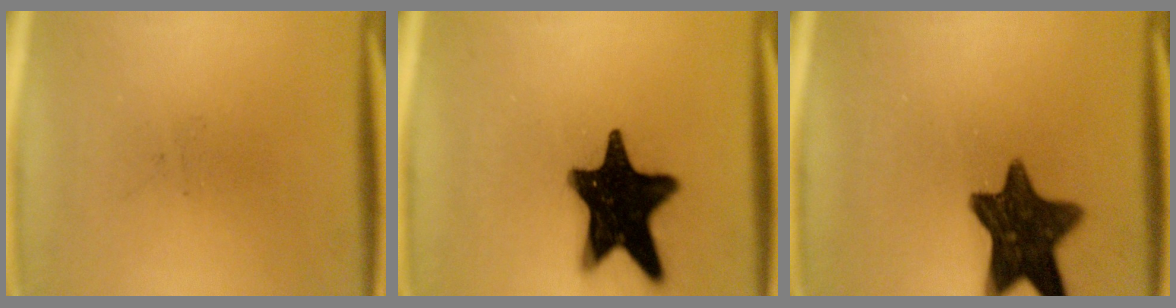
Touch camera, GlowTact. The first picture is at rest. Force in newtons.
{"total": 19.7}
{"total": 13.0}